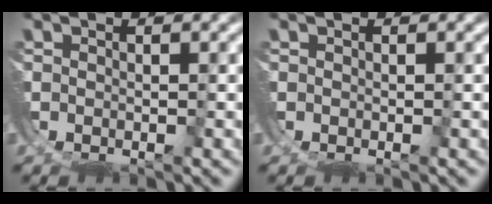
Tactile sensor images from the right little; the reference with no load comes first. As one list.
[{"total": 0.0}]